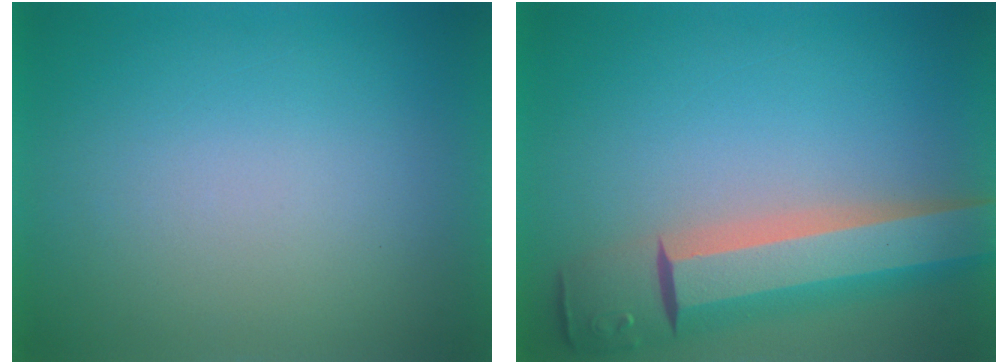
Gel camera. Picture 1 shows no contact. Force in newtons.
{"total": 8.5}